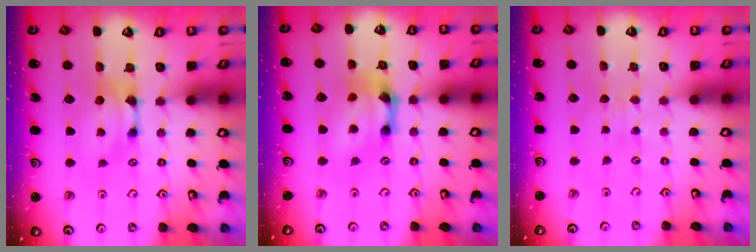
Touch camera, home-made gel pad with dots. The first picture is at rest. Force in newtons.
{"total": 6.1, "press": 5.4, "slide": 2.9}
{"total": 3.5, "press": 3.5, "slide": 0.4}